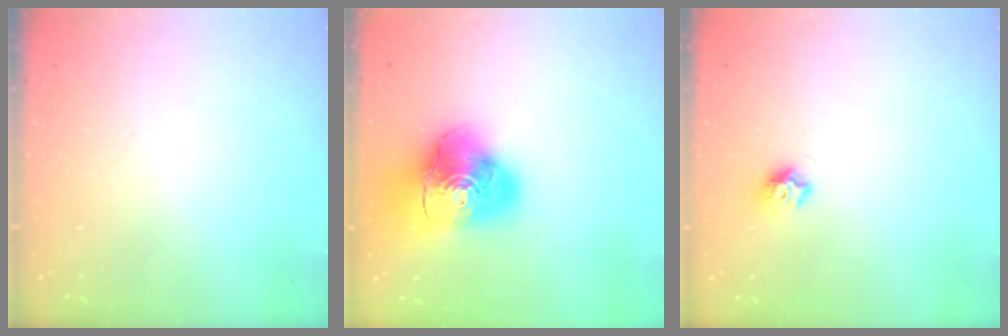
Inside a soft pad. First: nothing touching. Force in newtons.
{"total": 18.0, "press": 17.8, "slide": 2.4}
{"total": 6.8, "press": 6.8, "slide": 0.5}